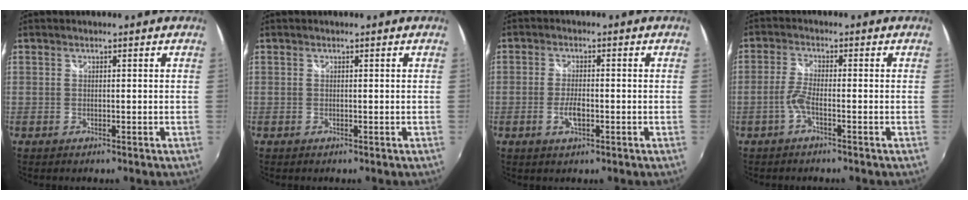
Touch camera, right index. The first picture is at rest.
{"total": 0.0}
{"total": 3.6, "force": [-1.1, 1.4, 3.1], "torque": [-0.065, -0.001, -0.021]}
{"total": 3.0, "force": [-1.6, 0.3, 2.5], "torque": [-0.063, 0.003, -0.035]}